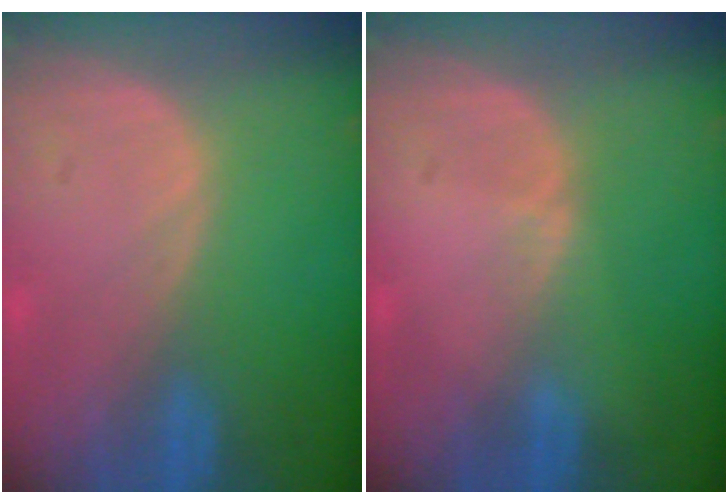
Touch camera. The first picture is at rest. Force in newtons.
{"total": 0.5, "press": 0.5, "slide": 0.2}